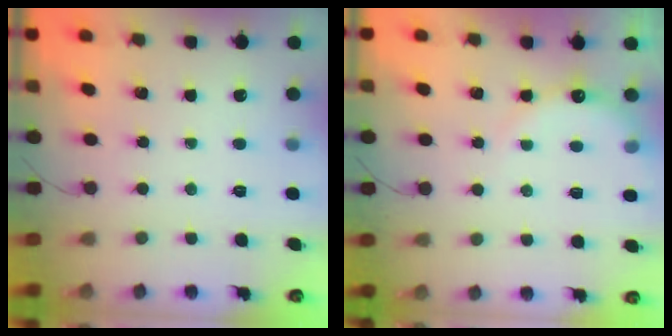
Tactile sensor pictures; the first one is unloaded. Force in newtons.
{"total": 8.4, "press": 8.3, "slide": 0.9}